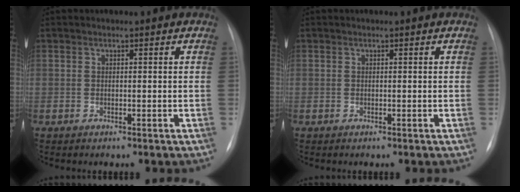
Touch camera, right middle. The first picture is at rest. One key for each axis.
{"total": 0.0}